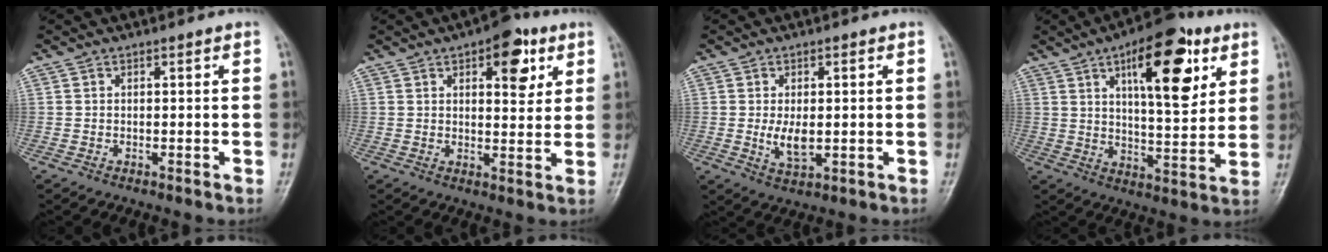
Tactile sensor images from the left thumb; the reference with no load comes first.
{"total": 8.9, "force": [4.2, 4.3, 6.6], "torque": [-0.056, -0.014, 0.051]}
{"total": 4.7, "force": [-0.2, 2.4, 4.0], "torque": [-0.068, -0.011, 0.001]}
{"total": 17.5, "force": [7.7, 6.9, 14.2], "torque": [-0.174, -0.028, 0.114]}